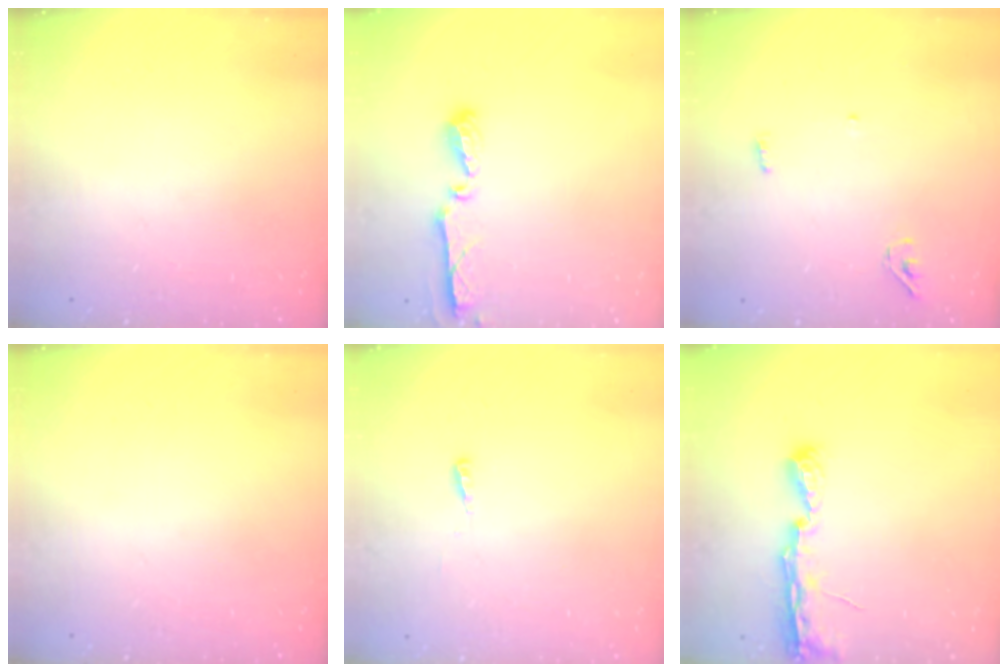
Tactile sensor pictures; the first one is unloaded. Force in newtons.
{"total": 5.6, "press": 5.5, "slide": 0.6}
{"total": 3.4, "press": 3.3, "slide": 1.0}
{"total": 0.0}
{"total": 3.1, "press": 3.0, "slide": 0.9}
{"total": 7.6, "press": 7.5, "slide": 0.6}